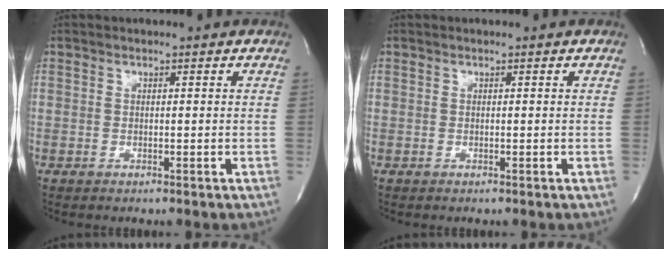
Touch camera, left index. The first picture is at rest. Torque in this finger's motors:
{"motor_torque": [-0.01, 0.01, -0.01, 0.00]}